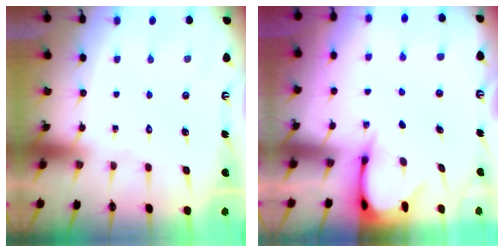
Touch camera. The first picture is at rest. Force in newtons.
{"total": 3.5, "press": 3.5, "slide": 0.3}